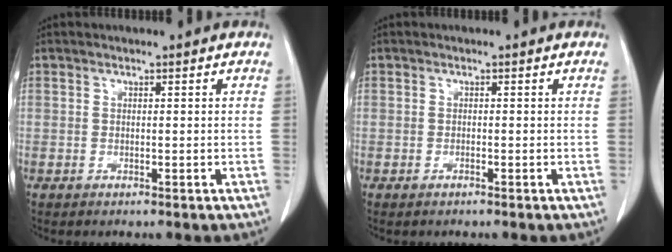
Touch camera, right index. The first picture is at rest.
{"total": 0.5, "force": [-0.4, 0.1, 0.3], "torque": [-0.008, -0.001, -0.007]}